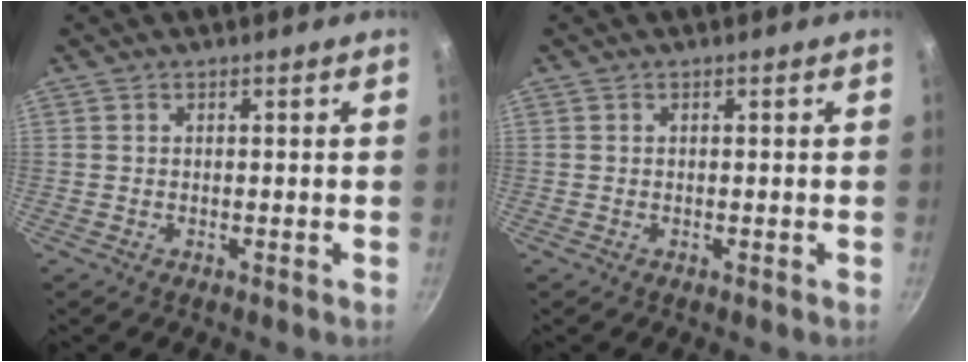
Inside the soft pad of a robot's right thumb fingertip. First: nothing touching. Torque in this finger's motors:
{"motor_torque": [-0.16, -0.17, 0.02, 0.00, 0.02]}